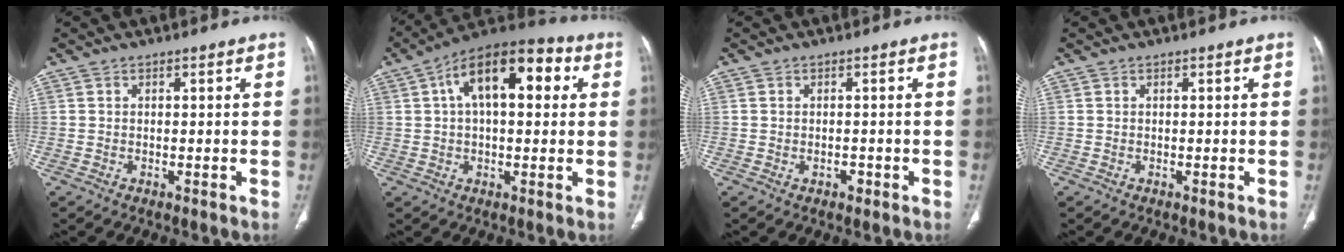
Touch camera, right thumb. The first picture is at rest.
{"total": 16.3, "force": [4.5, 8.1, 13.5], "torque": [-0.185, 0.032, 0.062]}
{"total": 1.0, "force": [-0.3, 0.7, 0.6], "torque": [-0.006, 0.004, -0.002]}
{"total": 0.0}